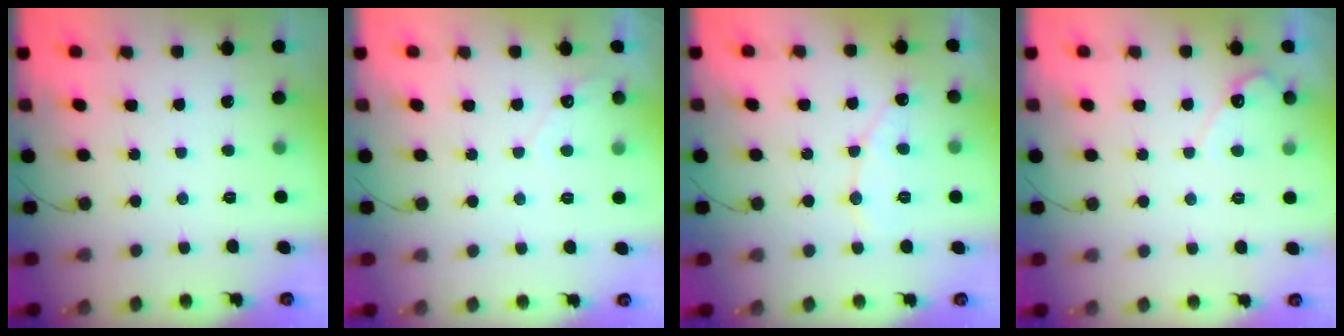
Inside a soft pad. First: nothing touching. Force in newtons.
{"total": 2.7, "press": 2.7, "slide": 0.2}
{"total": 7.1, "press": 7.0, "slide": 0.4}
{"total": 4.2, "press": 4.2, "slide": 0.3}